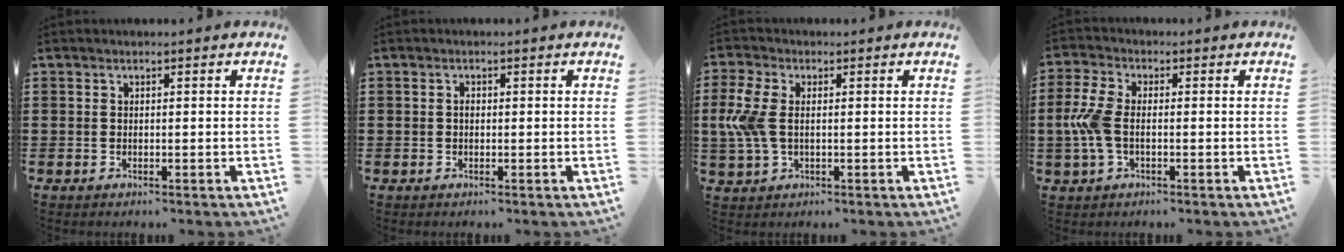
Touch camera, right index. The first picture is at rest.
{"total": 0.9, "force": [-0.1, 0.5, 0.7], "torque": [-0.015, 0.001, -0.002]}
{"total": 6.5, "force": [0.4, 3.7, 5.3], "torque": [-0.147, -0.004, -0.005]}
{"total": 6.2, "force": [-0.6, 3.2, 5.3], "torque": [-0.139, -0.006, -0.021]}